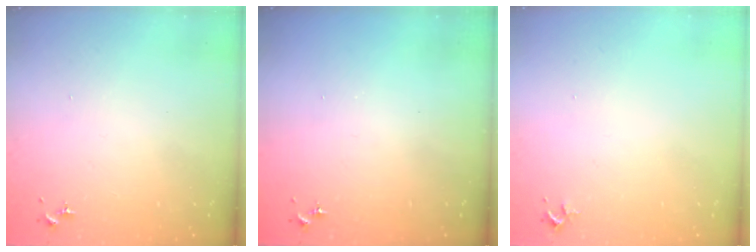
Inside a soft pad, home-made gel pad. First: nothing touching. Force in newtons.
{"total": 0.0}
{"total": 2.4, "press": 2.4, "slide": 0.3}